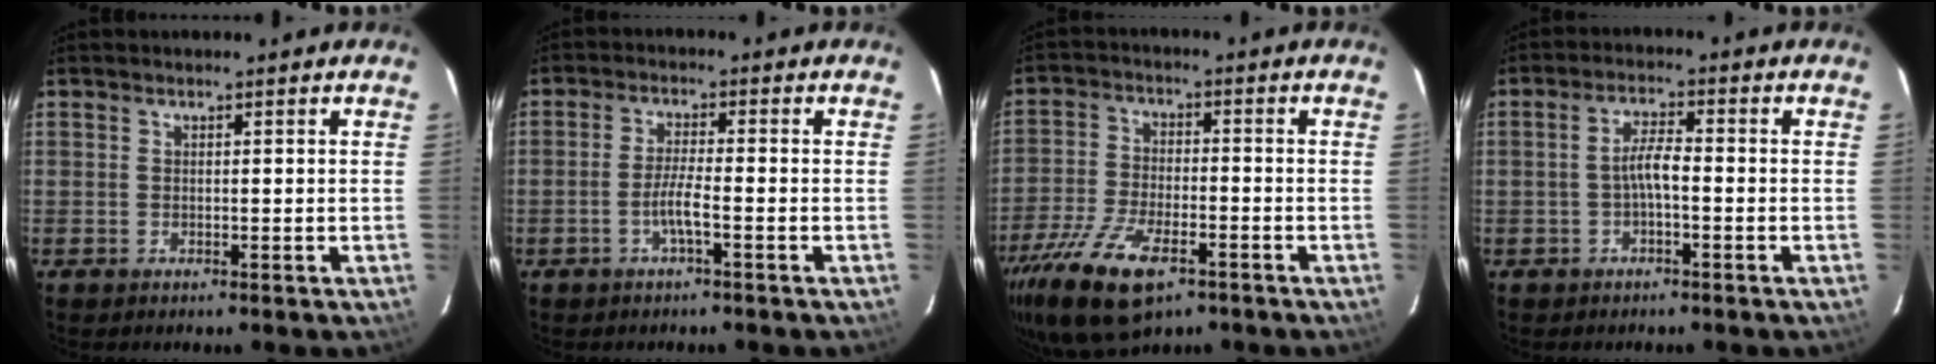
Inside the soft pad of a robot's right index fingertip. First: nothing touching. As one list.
[{"total": 3.5, "force": [-1.8, -0.2, 3.0], "torque": [-0.062, -0.002, -0.034]}, {"total": 16.0, "force": [-9.6, 6.8, 10.9], "torque": [-0.242, -0.041, -0.177]}, {"total": 3.4, "force": [-1.1, 0.7, 3.1], "torque": [-0.063, 0.009, -0.022]}]